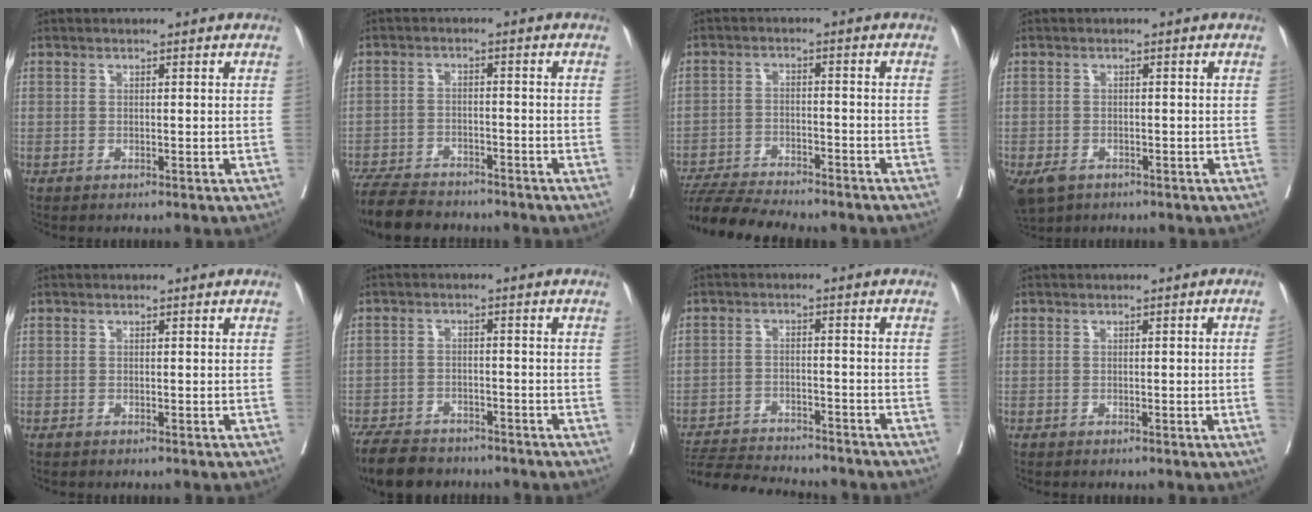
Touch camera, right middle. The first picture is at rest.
{"total": 10.5, "force": [-9.3, 2.9, 3.8], "torque": [-0.067, -0.013, -0.147]}
{"total": 12.0, "force": [-10.9, 1.2, 4.7], "torque": [-0.075, -0.008, -0.170]}
{"total": 5.0, "force": [-3.2, 3.0, 2.3], "torque": [-0.042, -0.007, -0.050]}
{"total": 0.0}
{"total": 9.7, "force": [-8.3, 3.7, 3.5], "torque": [-0.061, -0.013, -0.129]}
{"total": 14.5, "force": [-13.6, 2.0, 4.8], "torque": [-0.089, -0.007, -0.197]}
{"total": 2.0, "force": [-0.3, -0.7, 1.8], "torque": [-0.022, -0.002, -0.002]}